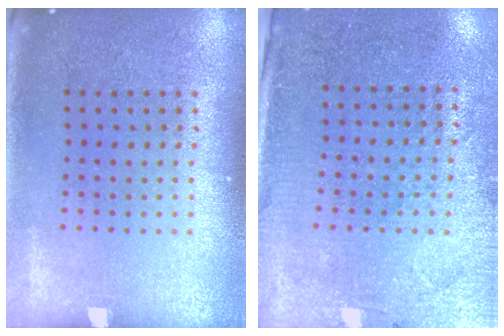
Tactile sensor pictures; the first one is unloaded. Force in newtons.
{"total": 2.8, "press": 2.6, "slide": 1.2}